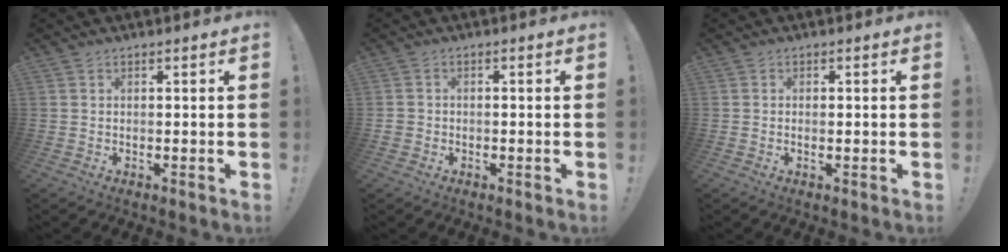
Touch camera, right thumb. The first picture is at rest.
{"total": 1.9, "force": [-1.1, 1.3, 0.8], "torque": [-0.014, 0.009, -0.019]}
{"total": 0.8, "force": [-0.2, 0.1, 0.8], "torque": [-0.009, -0.003, -0.005]}